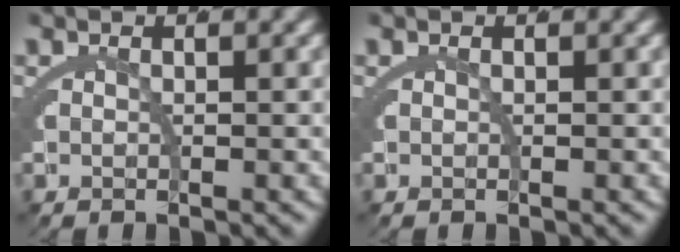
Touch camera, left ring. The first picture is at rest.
{"total": 0.0}